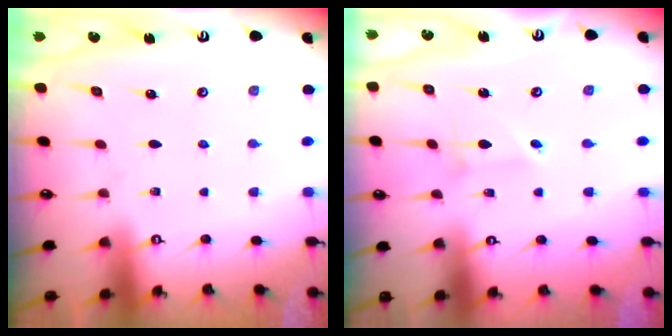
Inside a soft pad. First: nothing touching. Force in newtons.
{"total": 2.2, "press": 2.2, "slide": 0.1}